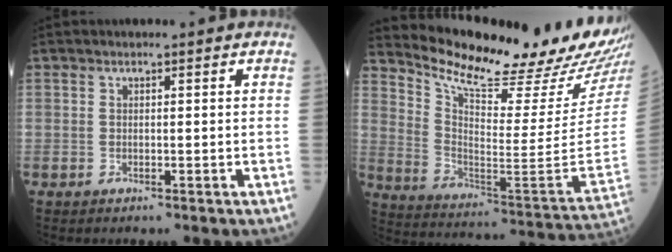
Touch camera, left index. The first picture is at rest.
{"total": 26.0, "force": [23.3, 1.5, 11.5], "torque": [-0.195, -0.106, 0.325]}